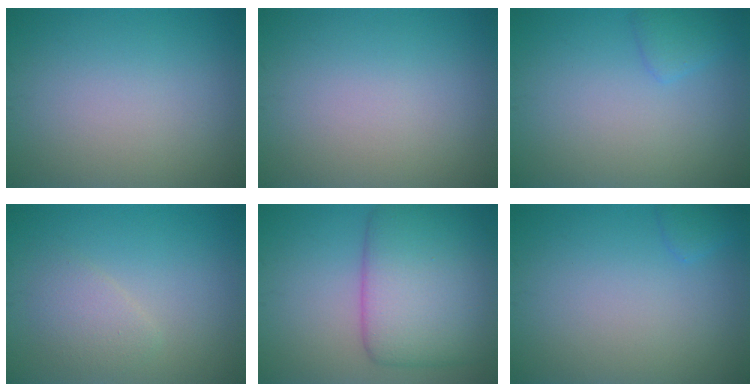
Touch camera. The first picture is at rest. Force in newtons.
{"total": 0.0}
{"total": 1.4, "press": 1.4, "slide": 0.1}
{"total": 1.9, "press": 1.9, "slide": 0.1}
{"total": 9.0, "press": 9.0, "slide": 0.4}
{"total": 1.0, "press": 1.0, "slide": 0.1}